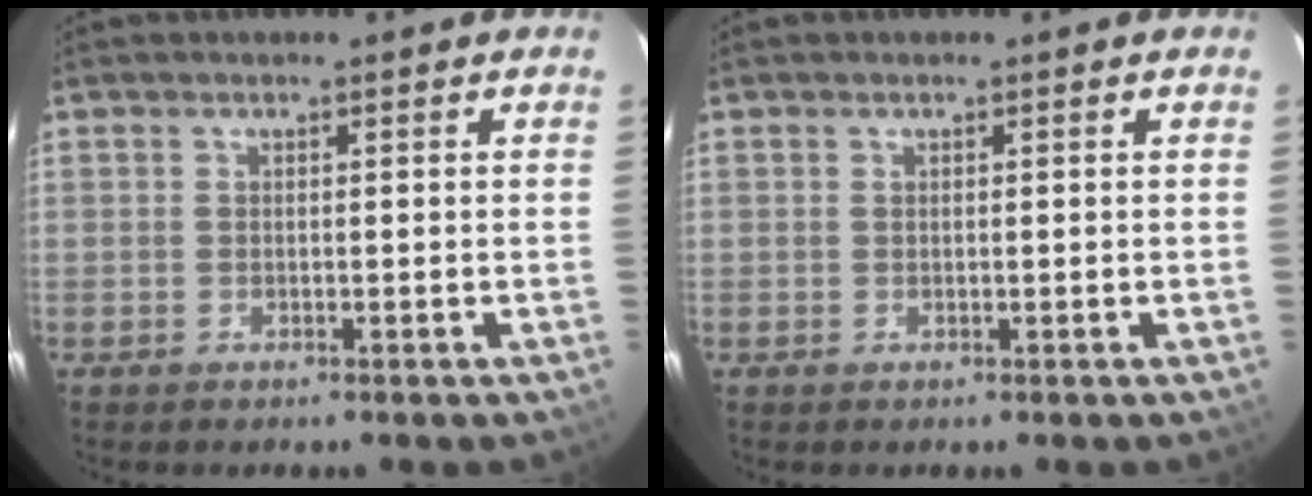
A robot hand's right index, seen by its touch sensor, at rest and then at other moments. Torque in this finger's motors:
{"motor_torque": [-0.05, -0.02, 0.04, 0.01]}